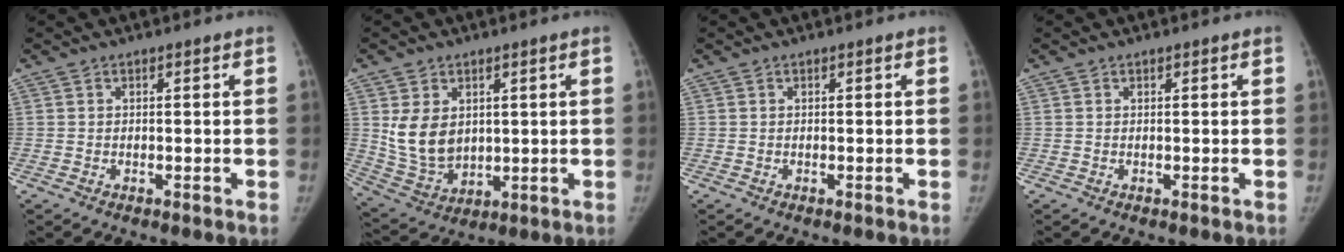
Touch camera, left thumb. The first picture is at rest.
{"total": 10.0, "force": [2.3, 7.4, 6.4], "torque": [-0.091, -0.021, 0.068]}
{"total": 0.0}
{"total": 0.0}